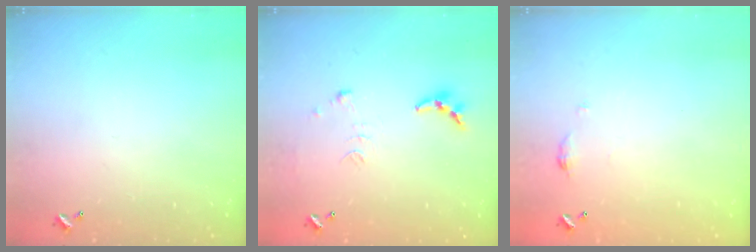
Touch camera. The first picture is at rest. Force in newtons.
{"total": 6.3, "press": 6.3, "slide": 0.6}
{"total": 3.5, "press": 3.5, "slide": 0.6}